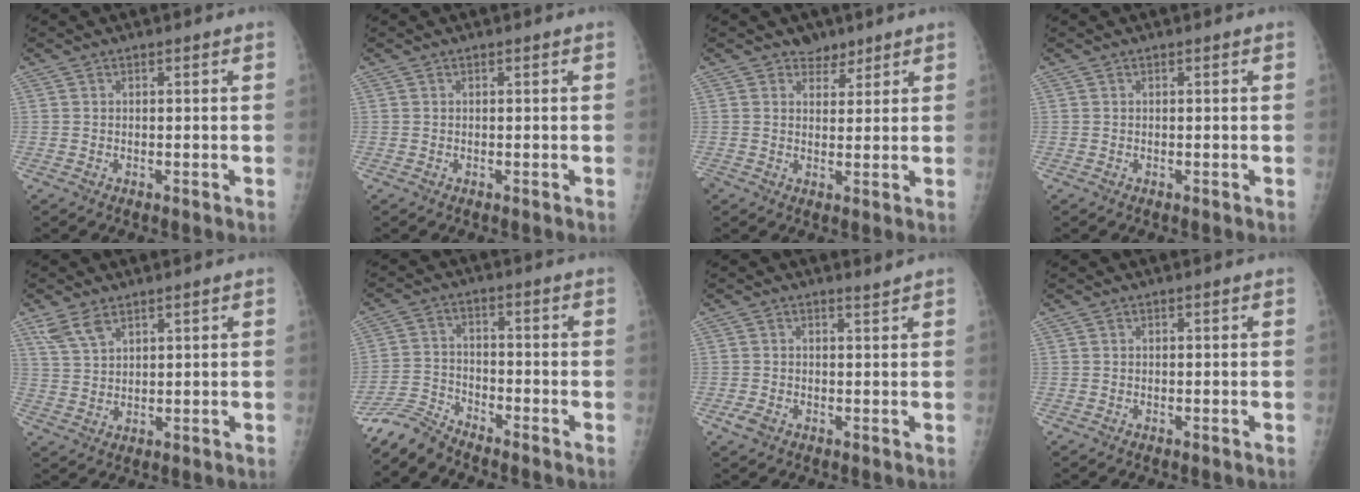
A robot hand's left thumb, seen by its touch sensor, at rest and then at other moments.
{"total": 0.0}
{"total": 3.7, "force": [2.4, 2.7, 0.5], "torque": [0.018, -0.013, 0.034]}
{"total": 0.0}
{"total": 5.0, "force": [3.4, 2.4, 2.8], "torque": [-0.050, -0.010, 0.075]}
{"total": 5.7, "force": [-5.7, 0.5, 0.0], "torque": [-0.004, 0.023, -0.119]}
{"total": 1.9, "force": [0.3, 1.2, 1.4], "torque": [-0.023, 0.007, 0.010]}
{"total": 0.0}